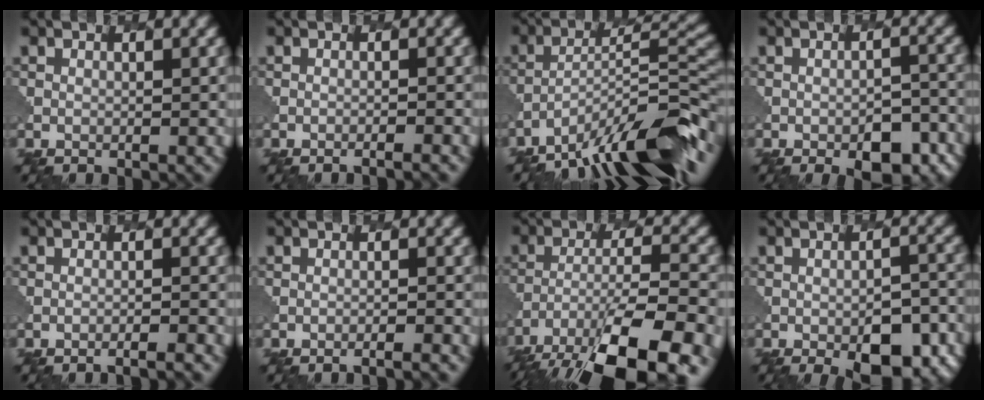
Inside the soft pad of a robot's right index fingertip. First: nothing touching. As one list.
[{"total": 1.6, "force": [-1.4, 0.2, 0.8], "torque": [-0.001, 0.008, -0.029]}, {"total": 11.1, "force": [-7.8, 2.2, 7.7], "torque": [-0.120, 0.011, -0.137]}, {"total": 5.4, "force": [-3.5, 2.2, 3.5], "torque": [-0.049, 0.004, -0.040]}, {"total": 2.6, "force": [-2.4, 0.2, 1.1], "torque": [-0.006, 0.009, -0.042]}, {"total": 2.3, "force": [-2.0, 0.2, 1.0], "torque": [-0.005, 0.009, -0.037]}, {"total": 13.2, "force": [-9.3, 4.2, 8.2], "torque": [-0.150, -0.023, -0.134]}, {"total": 7.0, "force": [-3.9, 2.5, 5.2], "torque": [-0.068, 0.000, -0.050]}]